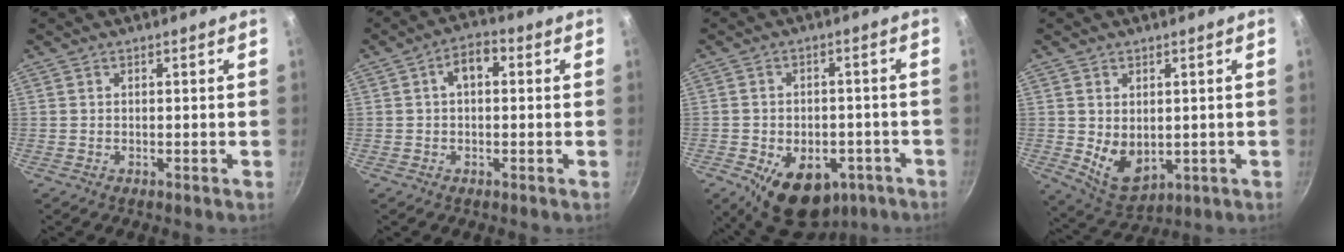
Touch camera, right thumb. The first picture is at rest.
{"total": 5.0, "force": [0.9, 3.0, 3.9], "torque": [-0.053, 0.016, 0.007]}
{"total": 14.1, "force": [-6.5, 9.1, 8.6], "torque": [-0.092, 0.015, -0.079]}
{"total": 7.8, "force": [0.4, 5.4, 5.6], "torque": [-0.080, -0.023, 0.029]}